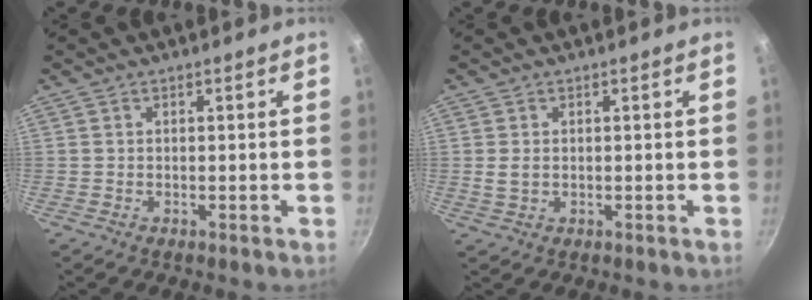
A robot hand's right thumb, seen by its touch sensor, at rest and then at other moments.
{"total": 2.3, "force": [0.1, 1.7, 1.6], "torque": [-0.031, -0.005, 0.004]}